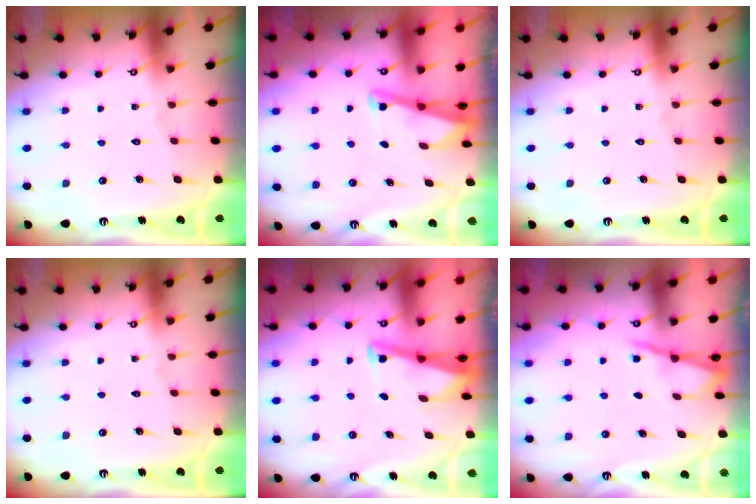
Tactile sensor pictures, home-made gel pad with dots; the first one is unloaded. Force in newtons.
{"total": 2.9, "press": 2.8, "slide": 0.4}
{"total": 0.0}
{"total": 0.0}
{"total": 2.9, "press": 2.9, "slide": 0.4}
{"total": 2.8, "press": 2.8, "slide": 0.4}